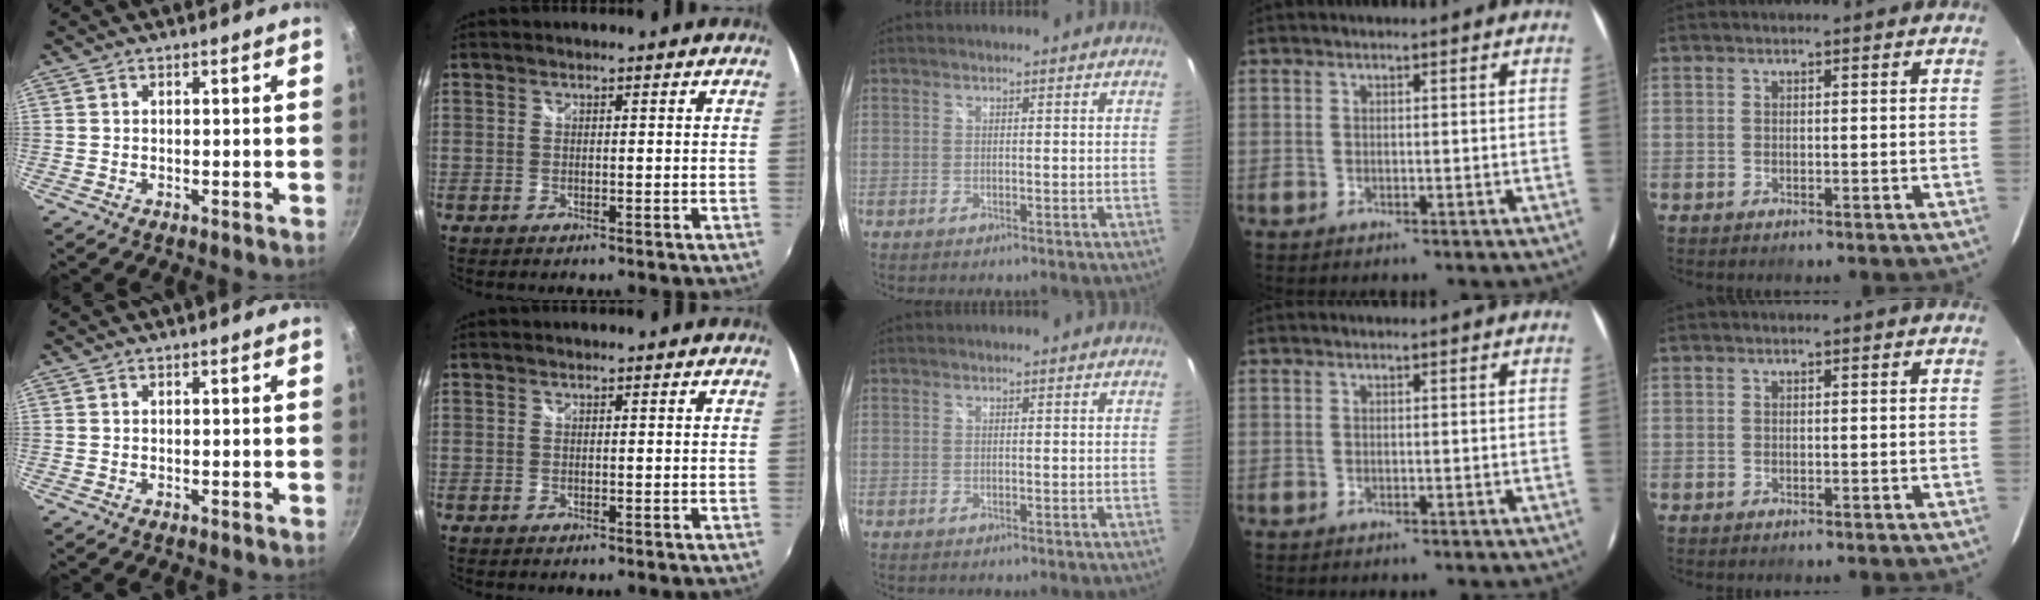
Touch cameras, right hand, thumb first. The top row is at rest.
{}